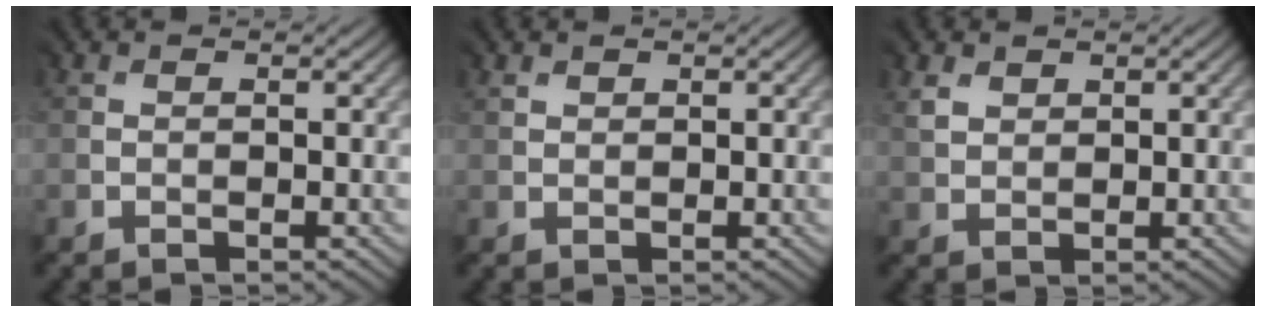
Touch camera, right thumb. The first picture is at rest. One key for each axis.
{"total": 1.4, "fx": 1.2, "fy": 0.8, "fz": 0.0, "tx": 0.002, "ty": 0.003, "tz": 0.025}
{"total": 2.4, "fx": 2.0, "fy": 1.2, "fz": -0.5, "tx": 0.001, "ty": 0.004, "tz": 0.040}